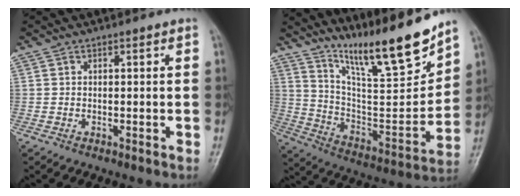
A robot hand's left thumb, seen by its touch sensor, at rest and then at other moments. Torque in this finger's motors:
{"motor_torque": [0.69, 0.09, 0.80, -1.88, 0.12]}